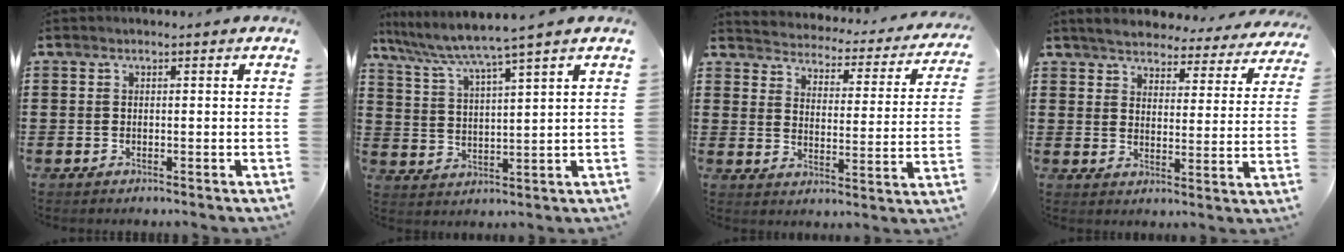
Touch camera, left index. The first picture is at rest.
{"total": 5.0, "force": [4.1, -0.8, 2.8], "torque": [-0.074, -0.032, 0.064]}
{"total": 2.7, "force": [2.7, 0.1, -0.1], "torque": [-0.020, -0.033, 0.036]}
{"total": 4.6, "force": [4.5, 0.4, 0.7], "torque": [-0.040, -0.031, 0.076]}